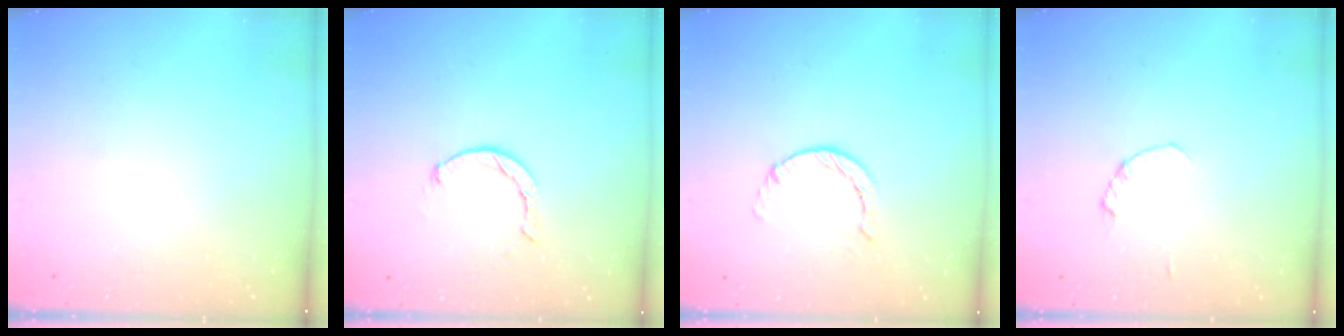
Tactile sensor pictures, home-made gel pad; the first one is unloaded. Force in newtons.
{"total": 1.9, "press": 1.9, "slide": 0.3}
{"total": 1.4, "press": 1.4, "slide": 0.3}
{"total": 0.0}